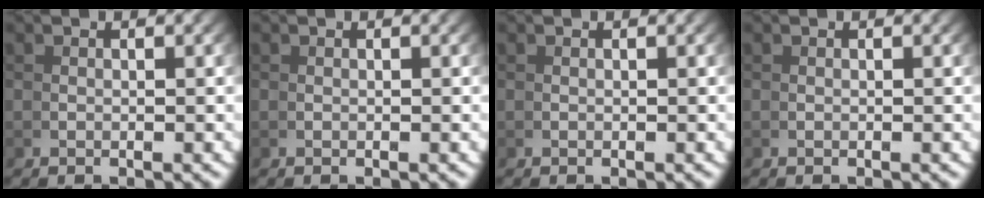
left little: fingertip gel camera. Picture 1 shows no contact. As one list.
[{"total": 0.0}, {"total": 0.0}, {"total": 0.0}]